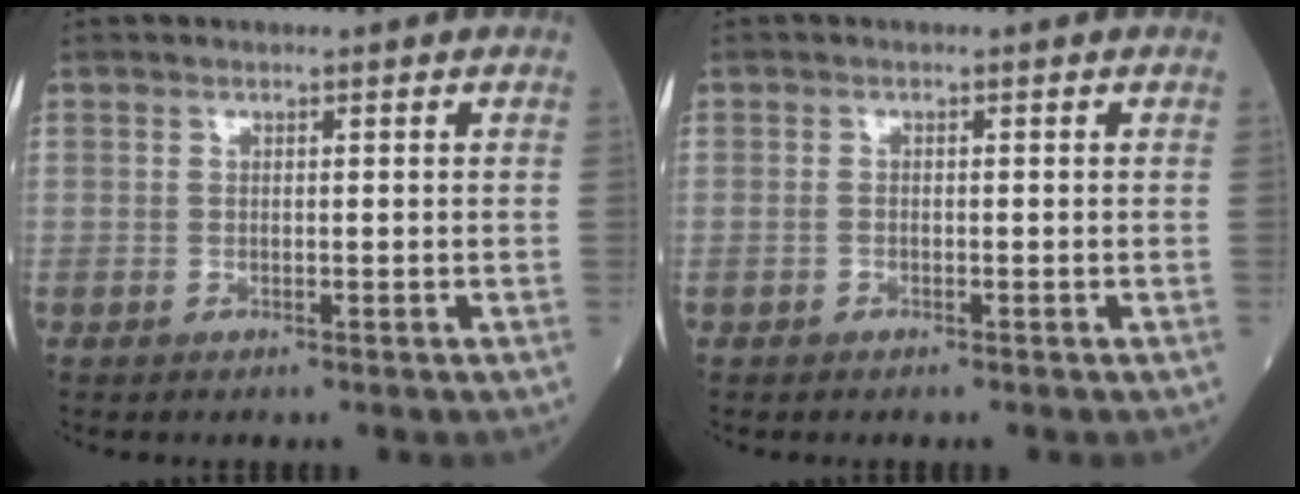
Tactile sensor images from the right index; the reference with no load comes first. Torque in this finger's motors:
{"motor_torque": [-0.05, -0.06, -0.04, -0.01]}